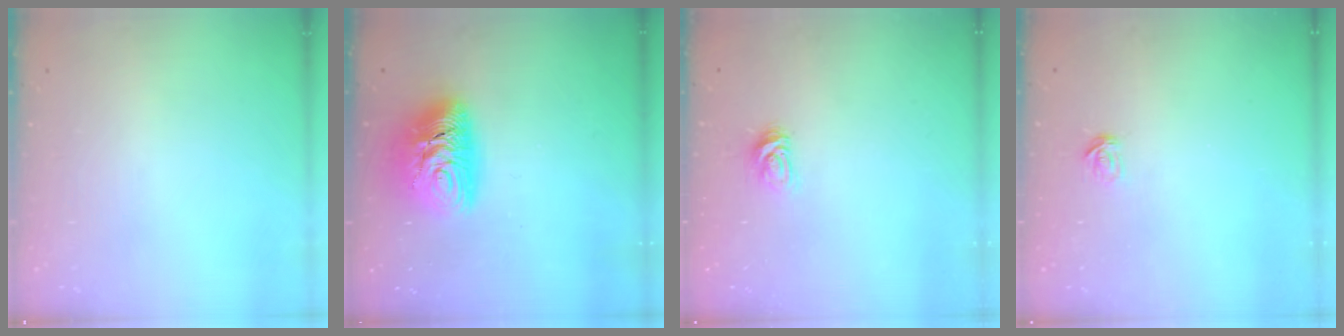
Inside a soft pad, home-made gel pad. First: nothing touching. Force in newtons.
{"total": 11.7, "press": 11.6, "slide": 1.1}
{"total": 4.4, "press": 4.4, "slide": 0.5}
{"total": 2.1, "press": 2.1, "slide": 0.1}